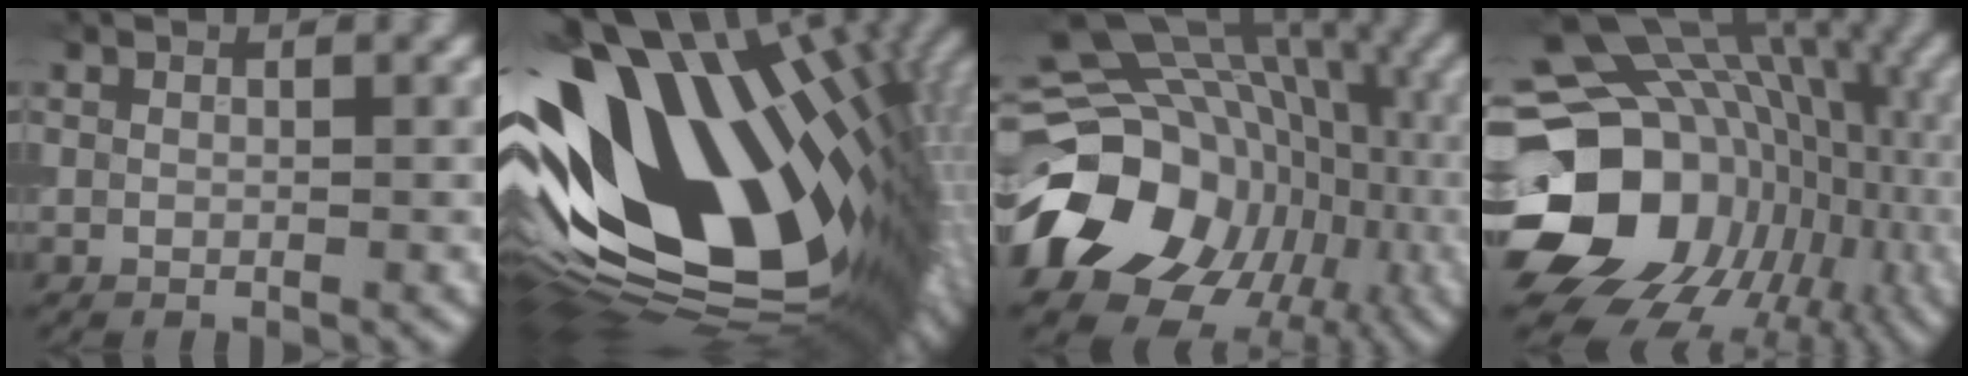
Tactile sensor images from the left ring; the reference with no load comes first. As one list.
[{"total": 20.3, "force": [2.1, 10.8, 17.0], "torque": [-0.322, -0.049, 0.042]}, {"total": 20.5, "force": [-4.7, 16.8, 10.8], "torque": [-0.161, -0.022, -0.090]}, {"total": 19.2, "force": [-3.1, 16.2, 9.8], "torque": [-0.173, -0.008, -0.040]}]